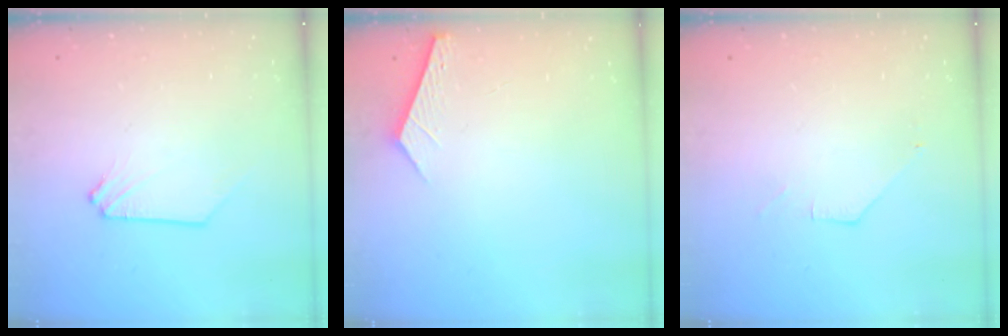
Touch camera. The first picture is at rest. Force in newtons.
{"total": 2.7, "press": 2.7, "slide": 0.3}
{"total": 1.0, "press": 1.0, "slide": 0.2}